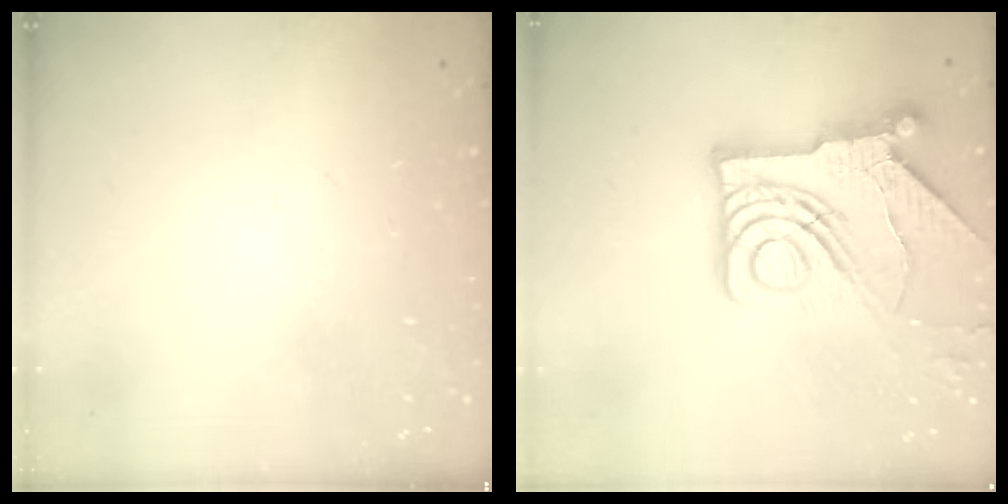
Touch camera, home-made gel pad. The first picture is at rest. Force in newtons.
{"total": 13.8, "press": 13.7, "slide": 1.8}